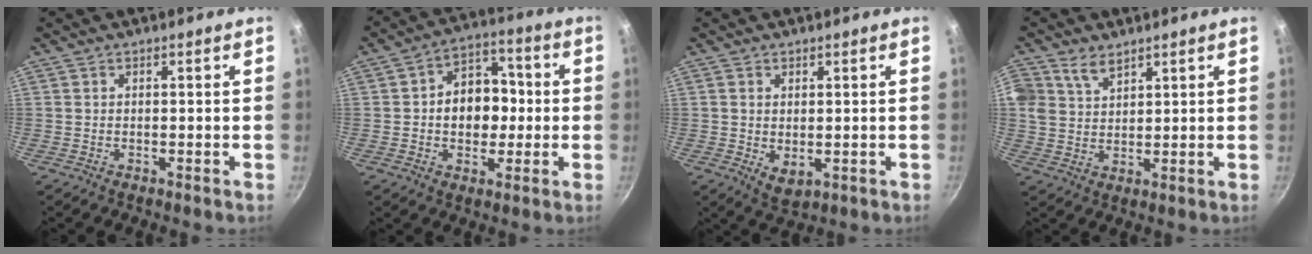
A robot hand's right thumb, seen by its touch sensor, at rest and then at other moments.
{"total": 11.7, "force": [-0.1, 8.9, 7.6], "torque": [-0.066, 0.021, -0.012]}
{"total": 4.1, "force": [0.2, 2.6, 3.2], "torque": [-0.049, -0.012, 0.009]}
{"total": 6.1, "force": [3.8, 3.9, 2.8], "torque": [-0.048, -0.004, 0.076]}